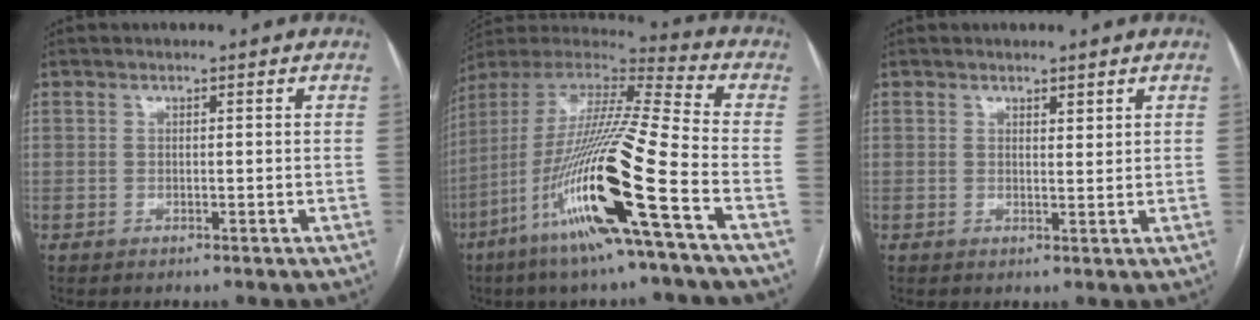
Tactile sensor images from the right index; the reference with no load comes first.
{"total": 22.6, "force": [-9.2, -0.5, 20.6], "torque": [-0.421, -0.045, -0.185]}
{"total": 1.3, "force": [1.0, 0.4, 0.7], "torque": [-0.013, -0.005, 0.017]}